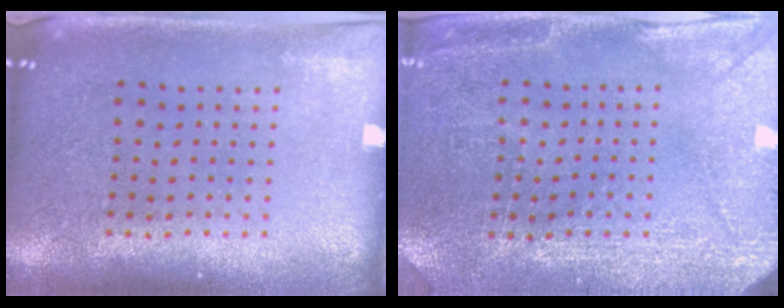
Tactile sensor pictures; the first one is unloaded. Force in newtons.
{"total": 2.9, "press": 2.8, "slide": 0.7}